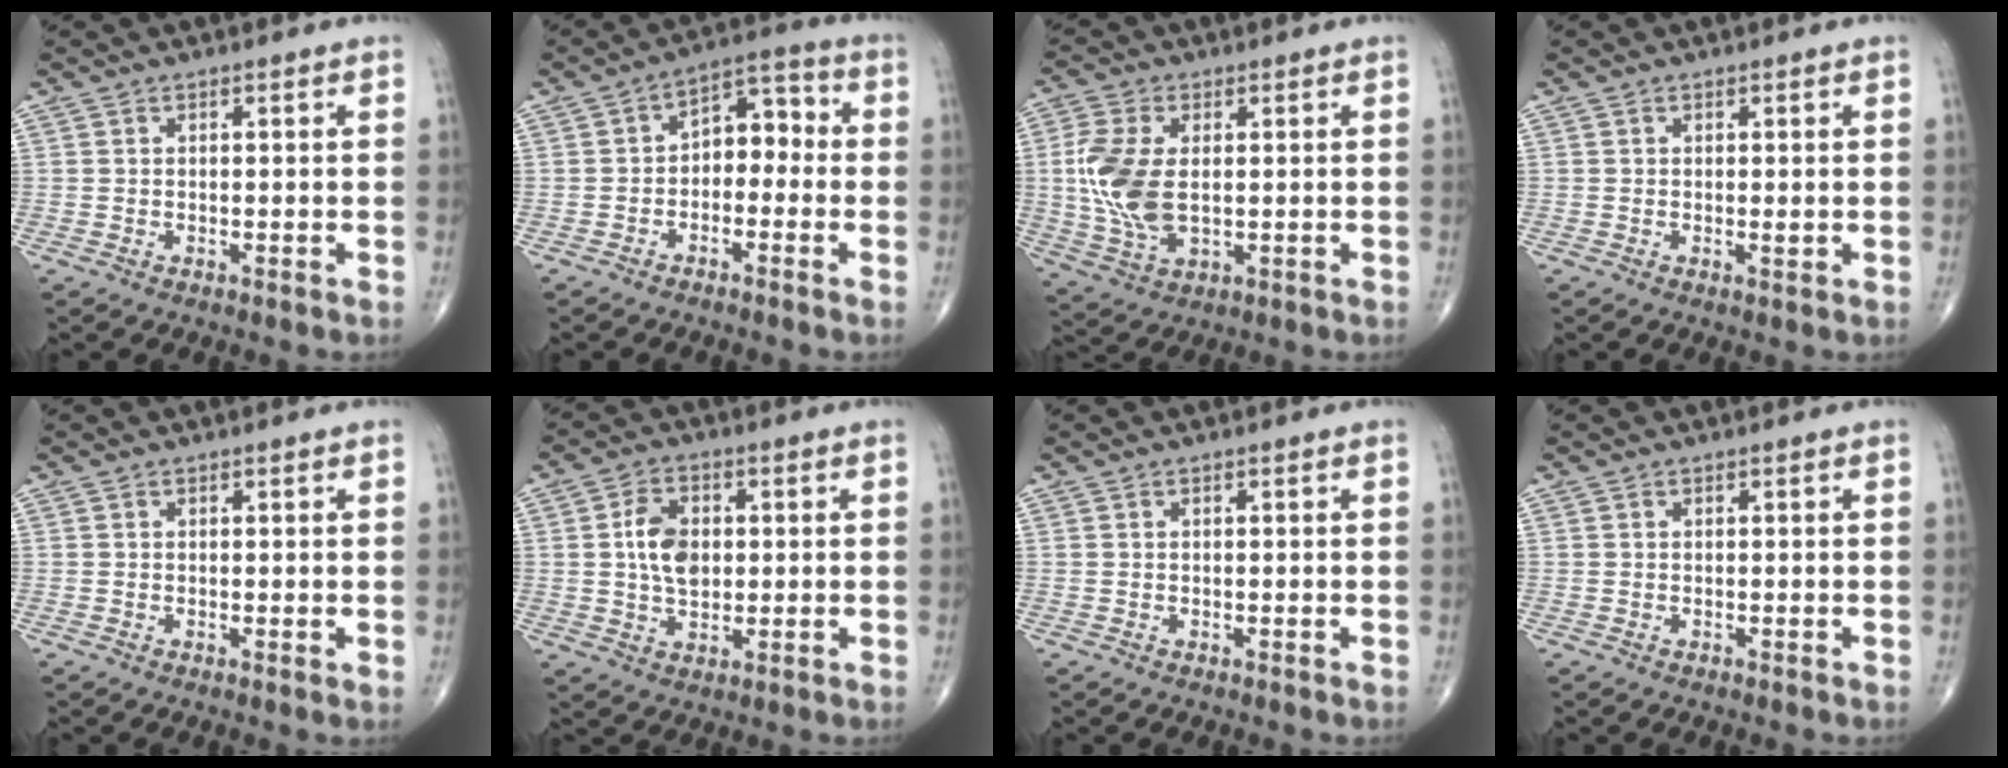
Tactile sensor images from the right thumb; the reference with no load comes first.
{"total": 7.4, "force": [-1.1, 4.9, 5.4], "torque": [-0.055, 0.043, -0.034]}
{"total": 11.6, "force": [0.6, 6.5, 9.6], "torque": [-0.217, -0.006, 0.018]}
{"total": 0.8, "force": [0.0, 0.2, 0.7], "torque": [-0.012, -0.004, -0.001]}
{"total": 0.6, "force": [0.2, 0.2, 0.5], "torque": [-0.009, -0.002, 0.000]}
{"total": 7.7, "force": [0.8, 5.0, 5.7], "torque": [-0.091, 0.002, 0.013]}
{"total": 0.0}
{"total": 0.0}